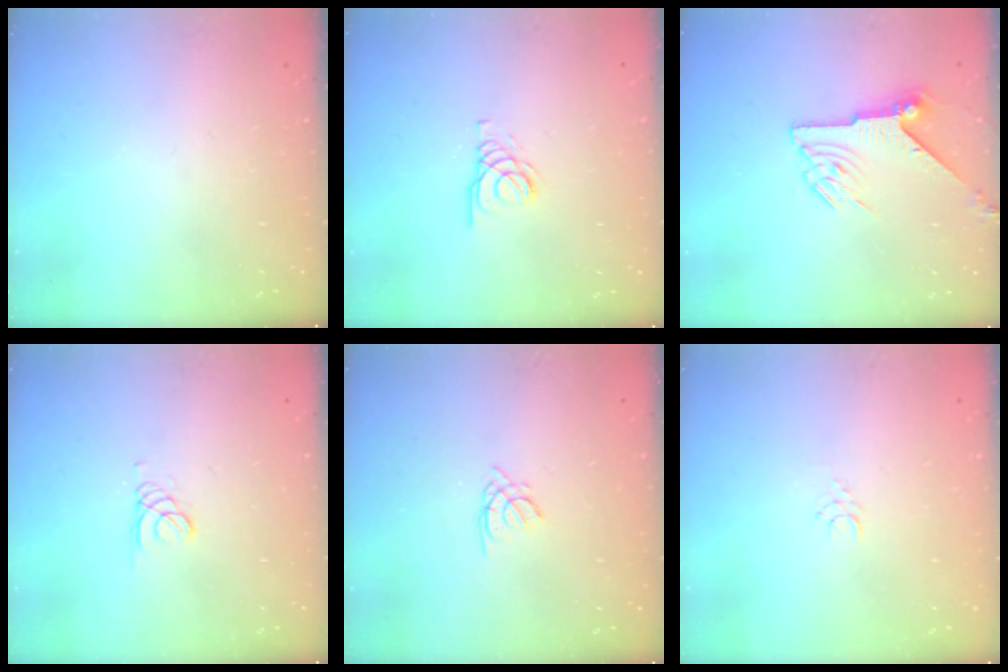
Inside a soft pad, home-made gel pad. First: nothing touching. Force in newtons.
{"total": 2.1, "press": 2.1, "slide": 0.2}
{"total": 7.5, "press": 7.5, "slide": 0.3}
{"total": 1.5, "press": 1.5, "slide": 0.1}
{"total": 1.4, "press": 1.3, "slide": 0.3}
{"total": 4.8, "press": 4.8, "slide": 0.3}